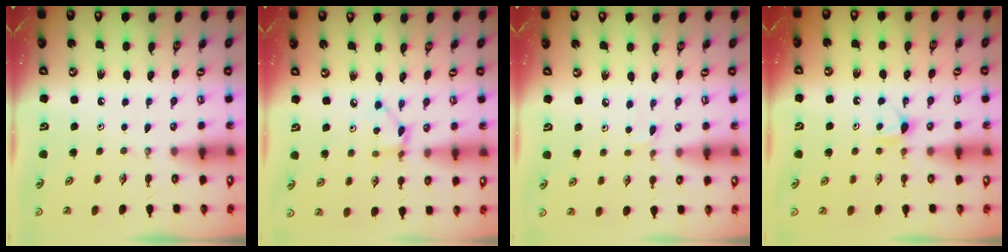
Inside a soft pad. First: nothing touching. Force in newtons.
{"total": 3.3, "press": 3.3, "slide": 0.1}
{"total": 1.6, "press": 1.5, "slide": 0.2}
{"total": 5.0, "press": 5.0, "slide": 0.5}